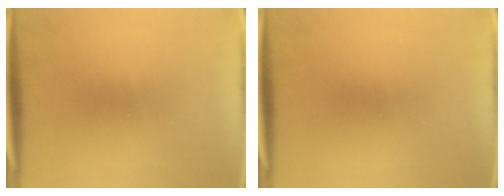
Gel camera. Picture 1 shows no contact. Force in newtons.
{"total": 0.0}